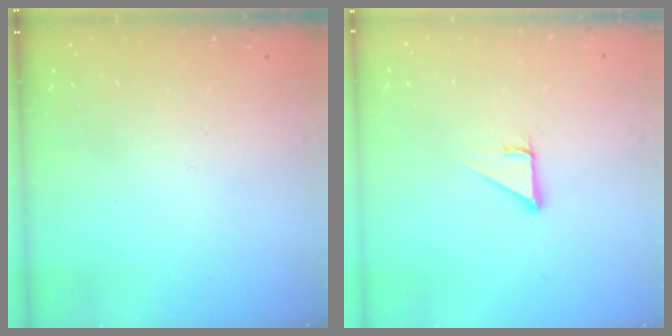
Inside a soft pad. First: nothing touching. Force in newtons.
{"total": 3.0, "press": 3.0, "slide": 0.1}